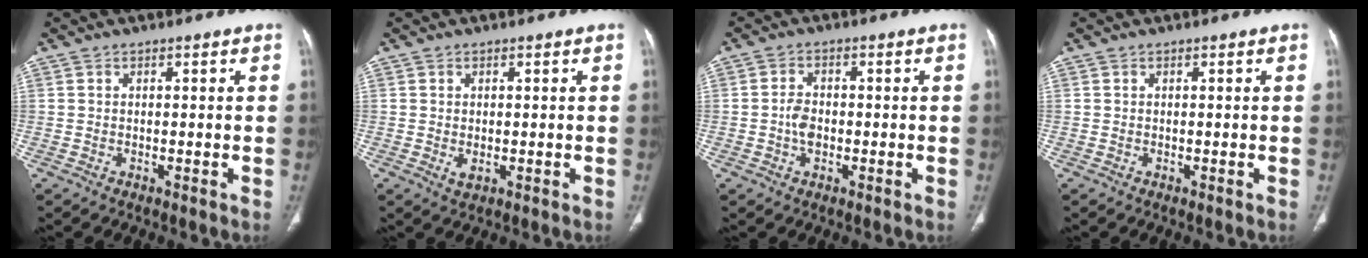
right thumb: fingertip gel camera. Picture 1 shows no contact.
{"total": 1.9, "force": [-0.3, 1.1, 1.5], "torque": [-0.027, -0.005, 0.000]}
{"total": 3.4, "force": [-0.7, 2.3, 2.4], "torque": [-0.043, 0.008, -0.017]}
{"total": 0.0}